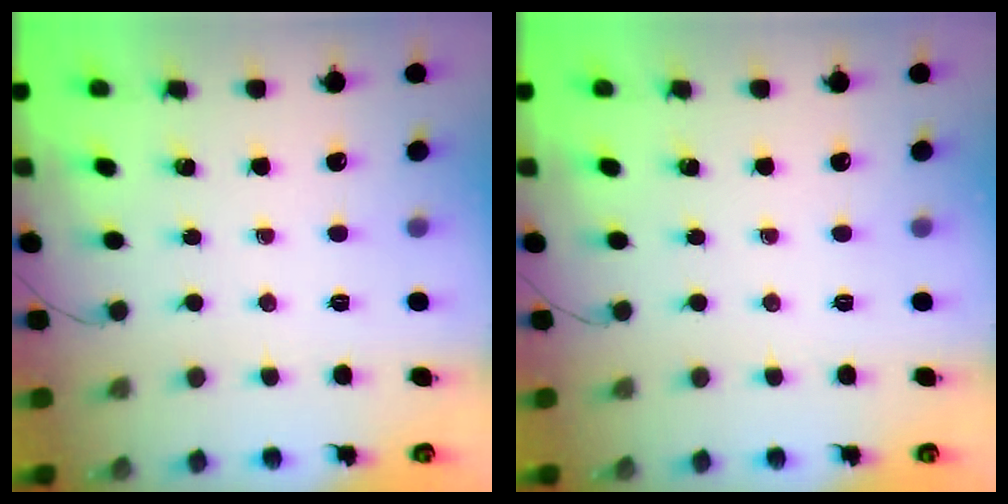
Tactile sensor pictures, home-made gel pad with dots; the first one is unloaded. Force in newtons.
{"total": 0.0}